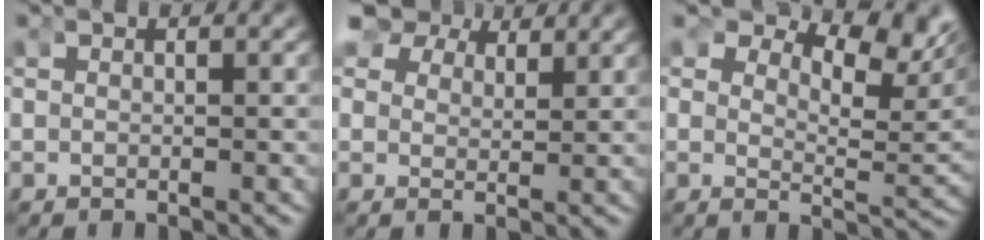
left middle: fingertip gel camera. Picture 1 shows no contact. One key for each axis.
{"total": 7.0, "fx": 5.2, "fy": 3.4, "fz": 3.2, "tx": -0.052, "ty": 0.006, "tz": 0.081}
{"total": 8.2, "fx": 4.9, "fy": 3.4, "fz": 5.7, "tx": -0.065, "ty": 0.002, "tz": 0.065}